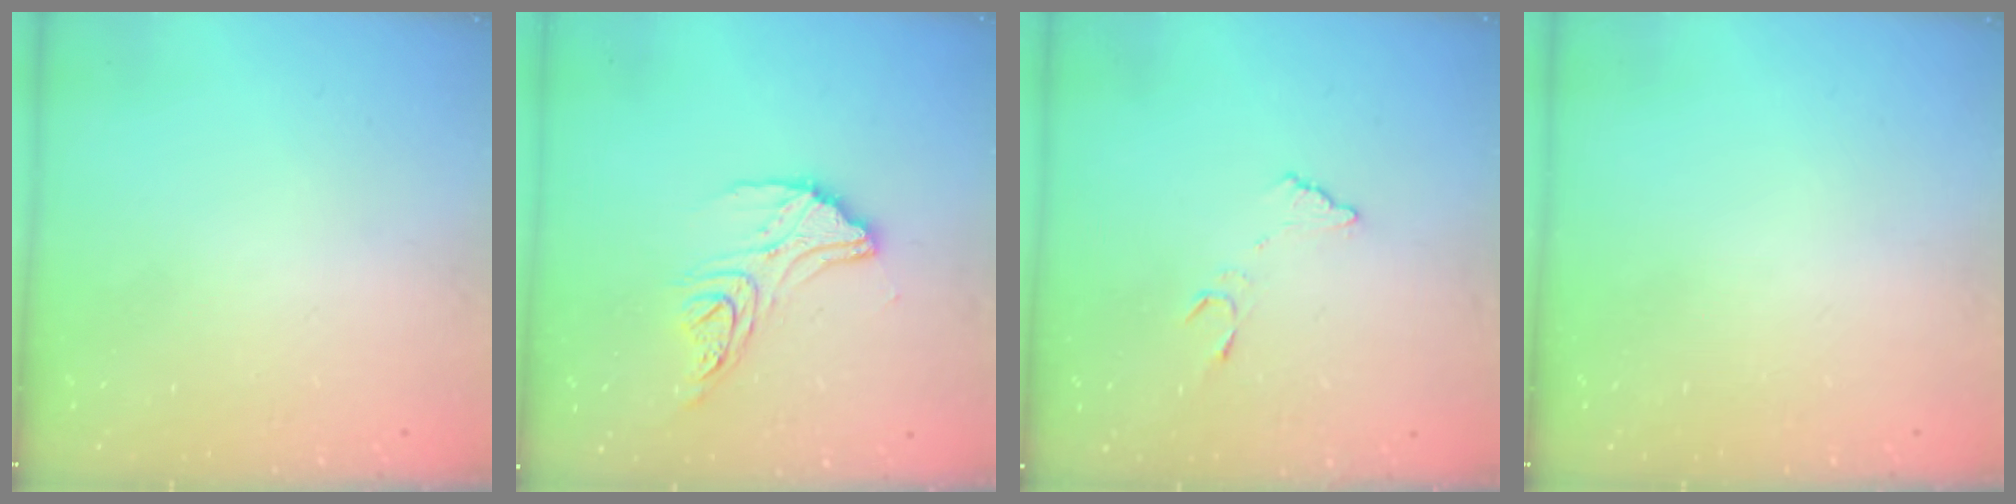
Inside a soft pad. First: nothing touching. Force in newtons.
{"total": 13.7, "press": 13.7, "slide": 1.1}
{"total": 7.2, "press": 7.1, "slide": 0.5}
{"total": 0.0}